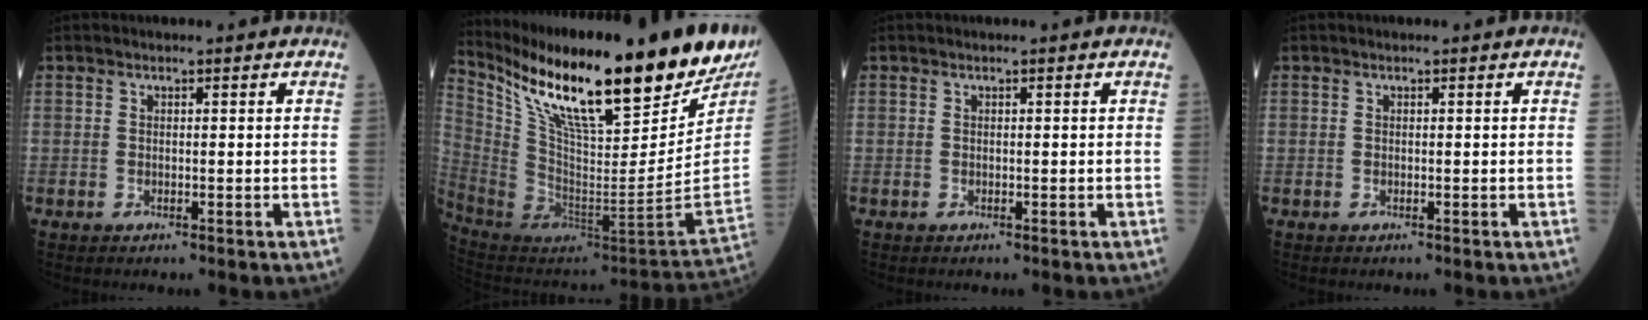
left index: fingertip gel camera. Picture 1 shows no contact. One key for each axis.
{"total": 32.1, "fx": 22.4, "fy": 6.2, "fz": 22.1, "tx": -0.374, "ty": -0.037, "tz": 0.354}
{"total": 0.0}
{"total": 0.0}